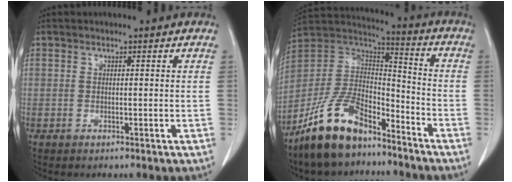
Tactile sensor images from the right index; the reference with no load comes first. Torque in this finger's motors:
{"motor_torque": [-0.18, -0.26, 0.06, -0.04]}